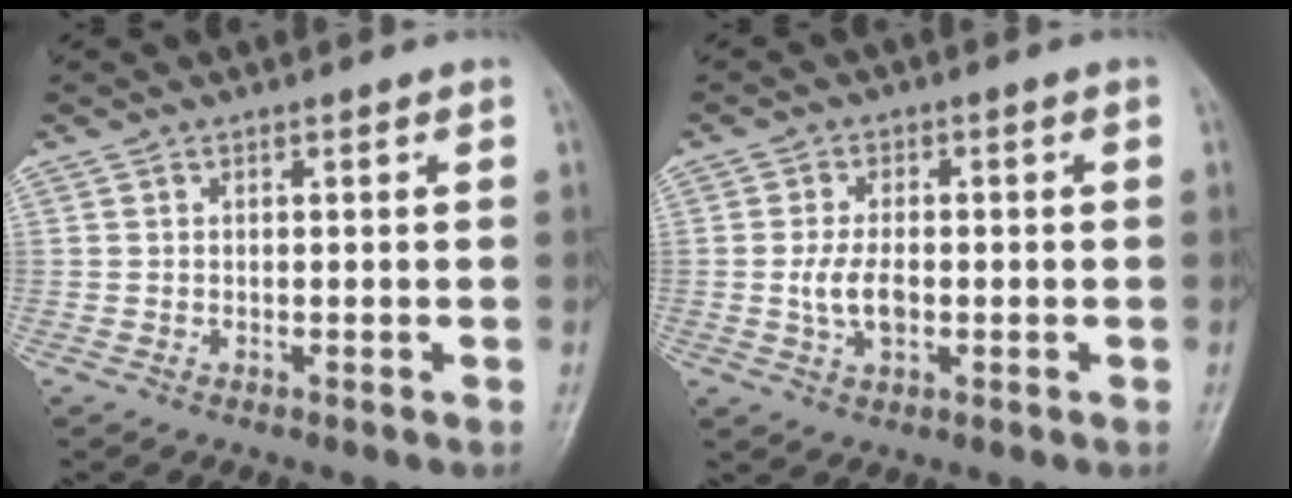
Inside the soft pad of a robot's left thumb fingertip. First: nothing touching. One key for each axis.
{"total": 5.2, "fx": -0.7, "fy": 3.1, "fz": 4.1, "tx": -0.077, "ty": 0.004, "tz": -0.015}